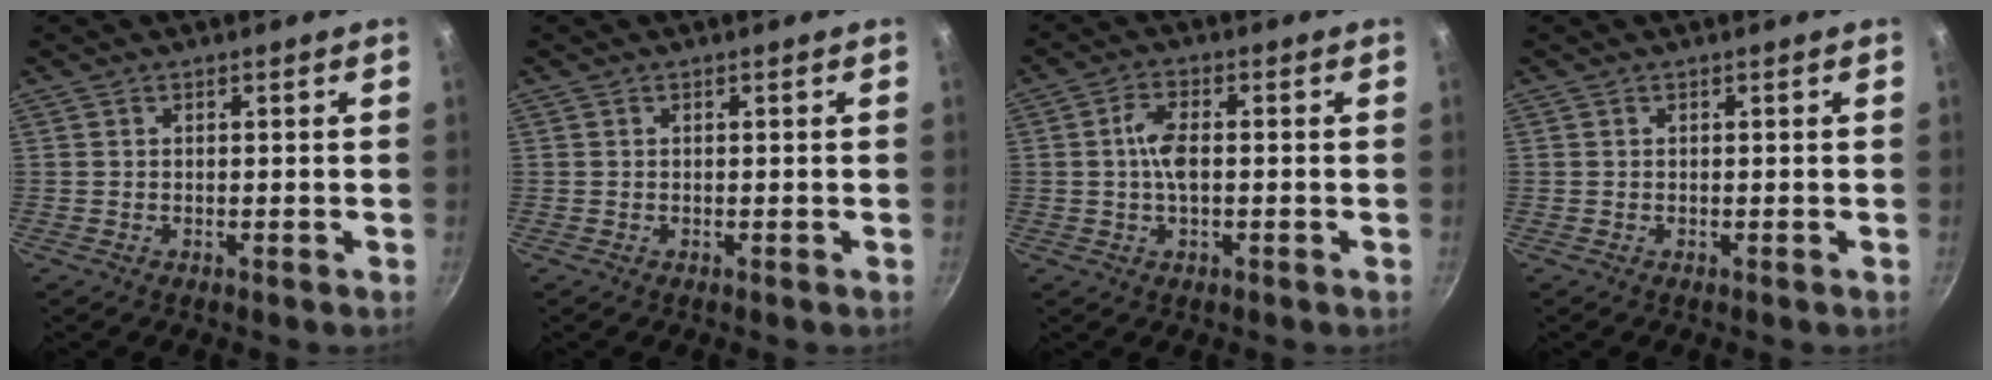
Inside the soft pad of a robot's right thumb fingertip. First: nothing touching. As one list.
[{"total": 0.0}, {"total": 5.3, "force": [-0.2, 2.5, 4.6], "torque": [-0.088, 0.012, -0.010]}, {"total": 0.0}]